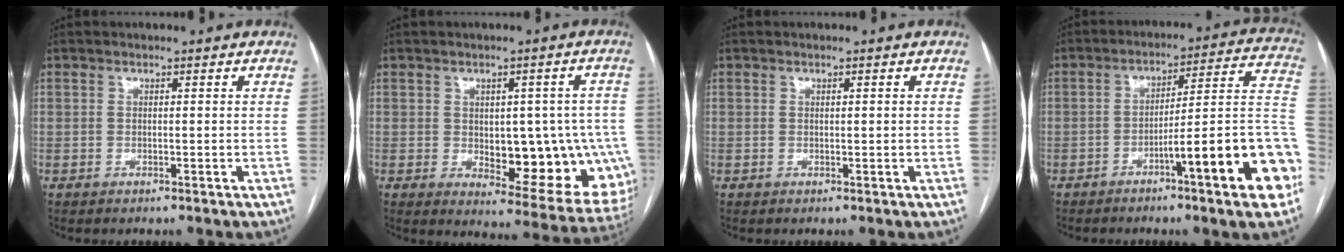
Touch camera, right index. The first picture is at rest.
{"total": 15.4, "force": [-2.1, 7.4, 13.4], "torque": [-0.119, 0.016, -0.005]}
{"total": 0.6, "force": [0.1, 0.0, 0.6], "torque": [-0.009, 0.001, 0.003]}
{"total": 17.9, "force": [-7.3, 0.9, 16.3], "torque": [-0.154, 0.024, -0.102]}